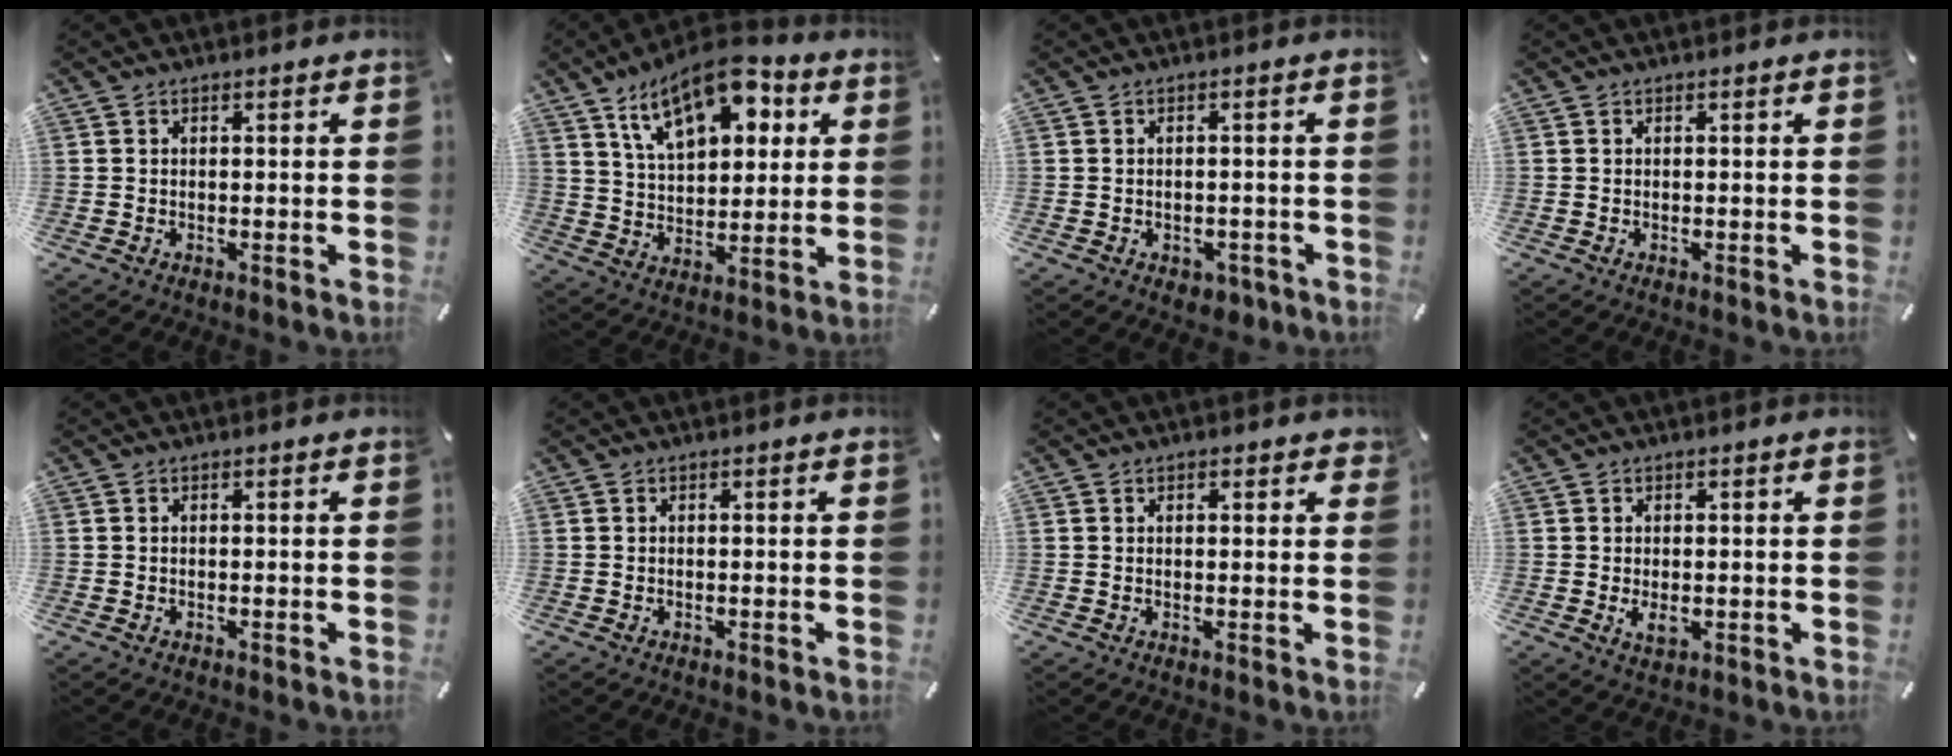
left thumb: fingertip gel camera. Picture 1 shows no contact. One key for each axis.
{"total": 16.1, "fx": 9.0, "fy": 8.2, "fz": 10.5, "tx": -0.174, "ty": -0.023, "tz": 0.156}
{"total": 2.8, "fx": -1.3, "fy": 2.0, "fz": 1.4, "tx": -0.022, "ty": 0.007, "tz": -0.023}
{"total": 0.0}
{"total": 0.0}
{"total": 0.0}
{"total": 1.6, "fx": 0.8, "fy": 1.0, "fz": 0.9, "tx": -0.004, "ty": -0.002, "tz": 0.009}
{"total": 2.8, "fx": -0.3, "fy": 1.6, "fz": 2.2, "tx": -0.040, "ty": -0.005, "tz": -0.008}